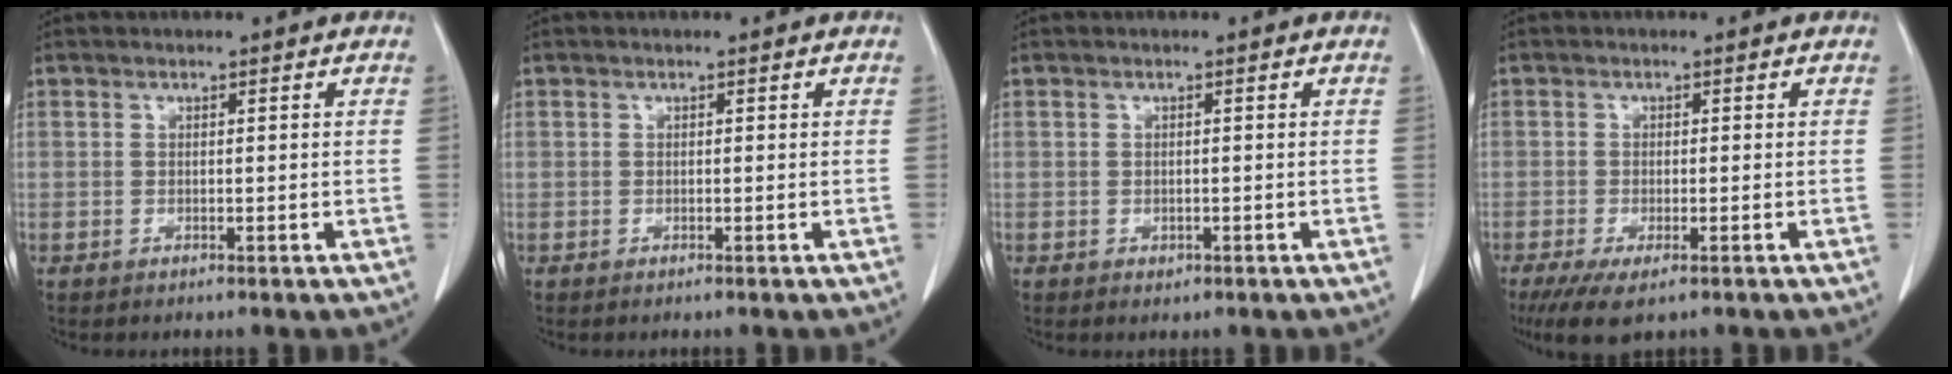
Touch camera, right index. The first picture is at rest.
{"total": 0.0}
{"total": 0.7, "force": [-0.2, 0.6, 0.3], "torque": [-0.005, 0.001, 0.002]}
{"total": 5.6, "force": [-3.5, 1.6, 4.1], "torque": [-0.069, -0.015, -0.055]}